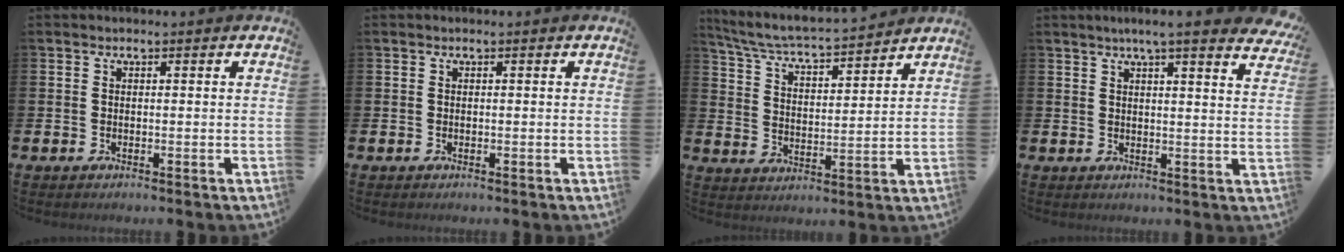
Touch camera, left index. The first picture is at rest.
{"total": 0.0}
{"total": 5.5, "force": [5.2, 0.2, 1.5], "torque": [-0.059, -0.044, 0.086]}
{"total": 4.8, "force": [4.3, -0.1, 2.1], "torque": [-0.036, -0.024, 0.069]}